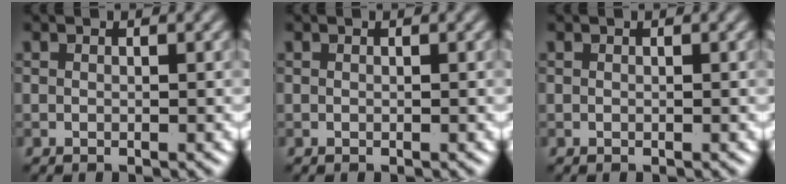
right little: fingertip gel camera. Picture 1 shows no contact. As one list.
[{"total": 0.0}, {"total": 0.0}]